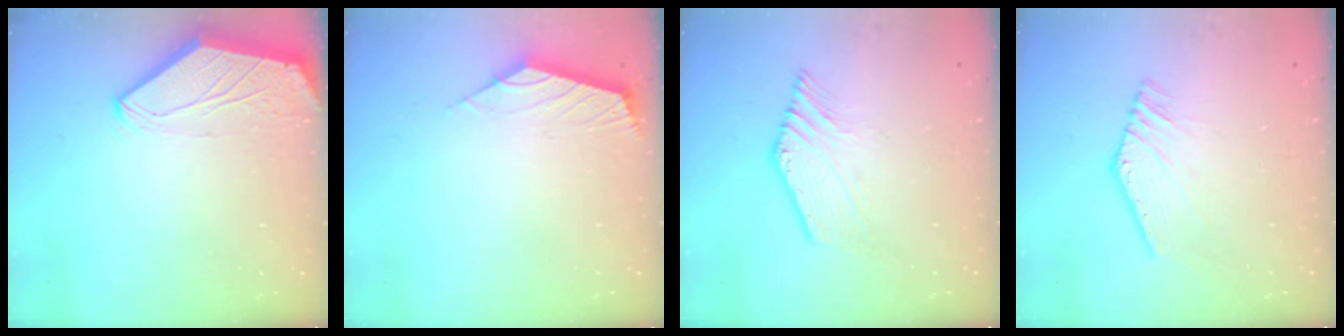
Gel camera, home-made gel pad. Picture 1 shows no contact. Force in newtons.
{"total": 2.5, "press": 2.4, "slide": 0.7}
{"total": 4.2, "press": 4.1, "slide": 0.8}
{"total": 2.3, "press": 2.3, "slide": 0.2}